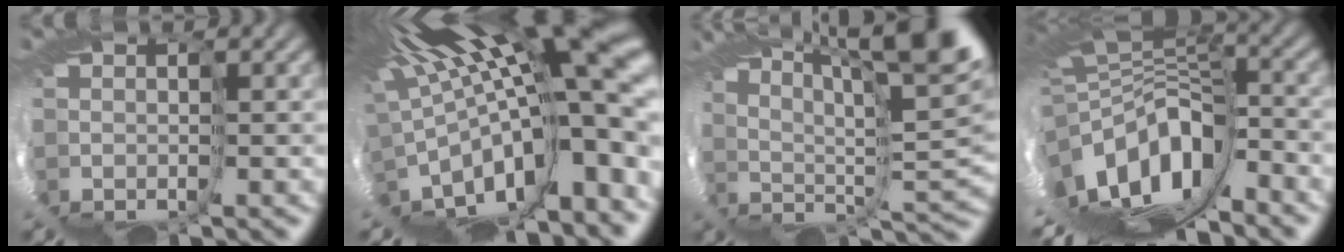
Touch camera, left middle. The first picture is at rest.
{"total": 12.2, "force": [2.4, 1.8, 11.9], "torque": [-0.176, -0.036, 0.059]}
{"total": 10.4, "force": [7.9, -2.4, 6.2], "torque": [-0.089, 0.028, 0.128]}
{"total": 7.1, "force": [-2.8, 1.6, 6.3], "torque": [-0.158, 0.000, -0.041]}